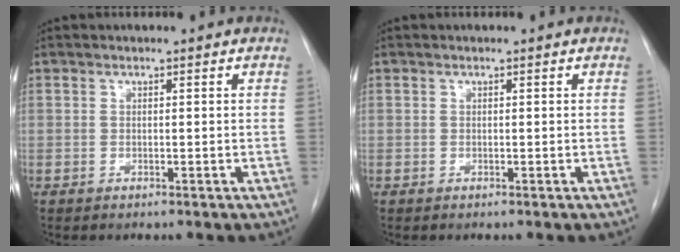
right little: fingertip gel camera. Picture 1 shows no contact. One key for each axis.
{"total": 0.0}